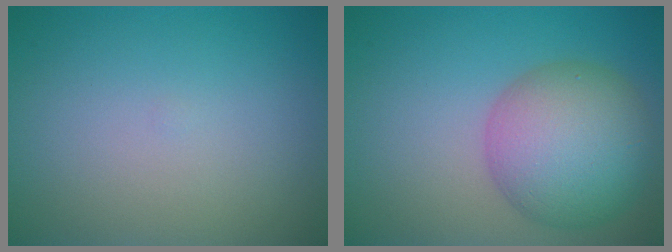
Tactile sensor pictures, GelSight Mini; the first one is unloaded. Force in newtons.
{"total": 8.1, "press": 8.1, "slide": 0.3}